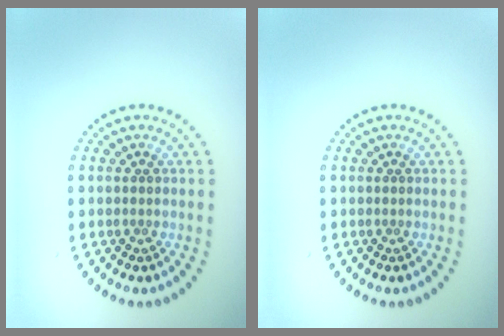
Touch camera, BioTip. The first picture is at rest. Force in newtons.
{"total": 0.0}